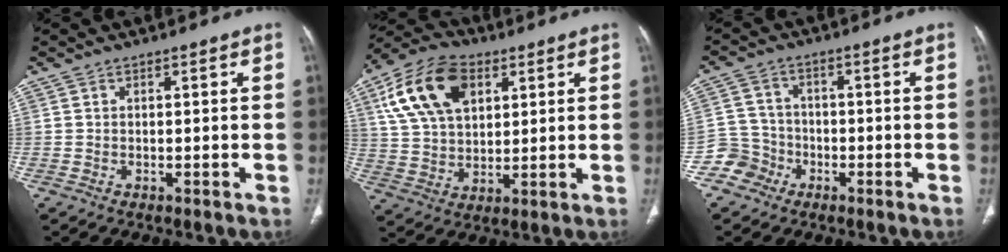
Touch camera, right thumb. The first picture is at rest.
{"total": 16.7, "force": [6.5, 10.4, 11.4], "torque": [-0.197, -0.002, 0.120]}
{"total": 5.8, "force": [-3.3, 4.8, -0.3], "torque": [0.036, 0.031, -0.070]}